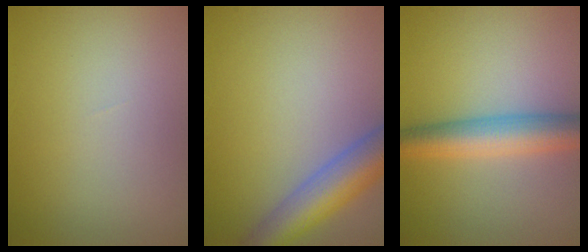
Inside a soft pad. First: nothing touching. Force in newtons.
{"total": 6.0, "press": 6.0, "slide": 0.4}
{"total": 5.0, "press": 5.0, "slide": 0.0}